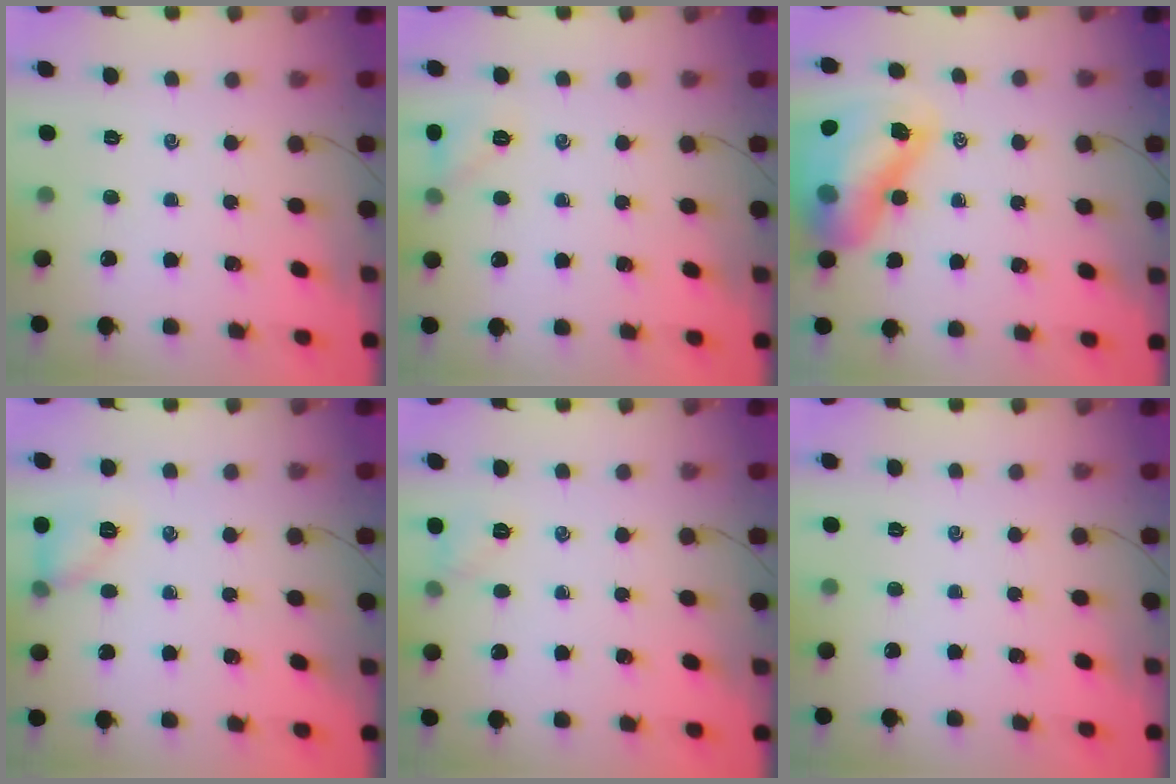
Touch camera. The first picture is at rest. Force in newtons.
{"total": 6.8, "press": 6.5, "slide": 2.0}
{"total": 16.2, "press": 15.6, "slide": 4.4}
{"total": 7.4, "press": 7.4, "slide": 0.5}
{"total": 5.0, "press": 4.7, "slide": 1.5}
{"total": 0.0}